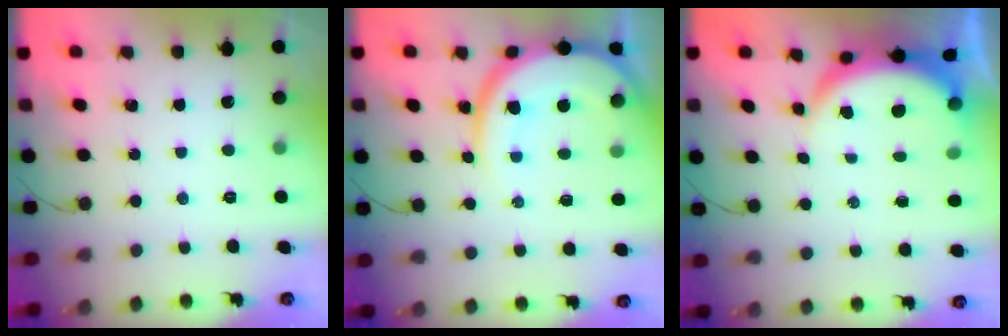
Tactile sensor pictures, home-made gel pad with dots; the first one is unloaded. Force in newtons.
{"total": 15.1, "press": 14.9, "slide": 2.2}
{"total": 7.6, "press": 7.5, "slide": 0.9}